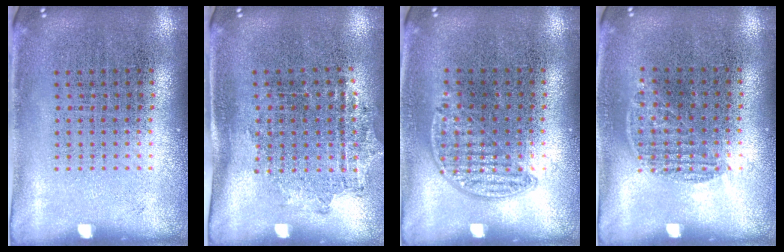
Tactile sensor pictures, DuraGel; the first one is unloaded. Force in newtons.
{"total": 1.3, "press": 1.0, "slide": 0.9}
{"total": 0.8, "press": 0.6, "slide": 0.5}
{"total": 0.8, "press": 0.7, "slide": 0.5}